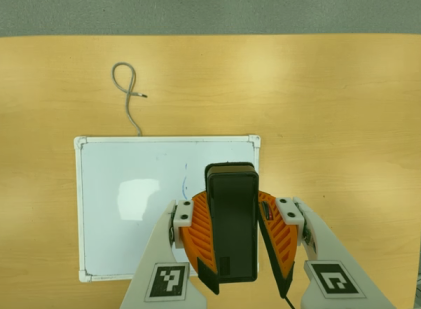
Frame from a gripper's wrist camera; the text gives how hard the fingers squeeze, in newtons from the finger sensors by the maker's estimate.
{"total": 10.1, "left": 9.9, "right": 10.4}